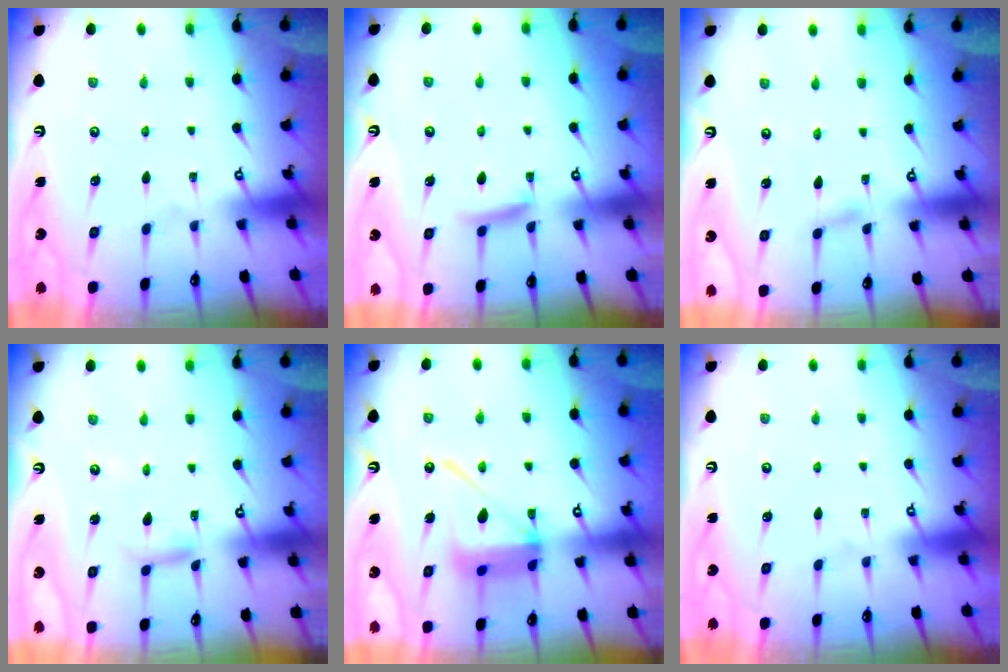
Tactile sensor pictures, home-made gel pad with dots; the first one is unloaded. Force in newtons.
{"total": 6.7, "press": 6.6, "slide": 0.8}
{"total": 2.9, "press": 2.9, "slide": 0.3}
{"total": 6.3, "press": 6.3, "slide": 0.4}
{"total": 16.0, "press": 15.9, "slide": 1.8}
{"total": 0.0}